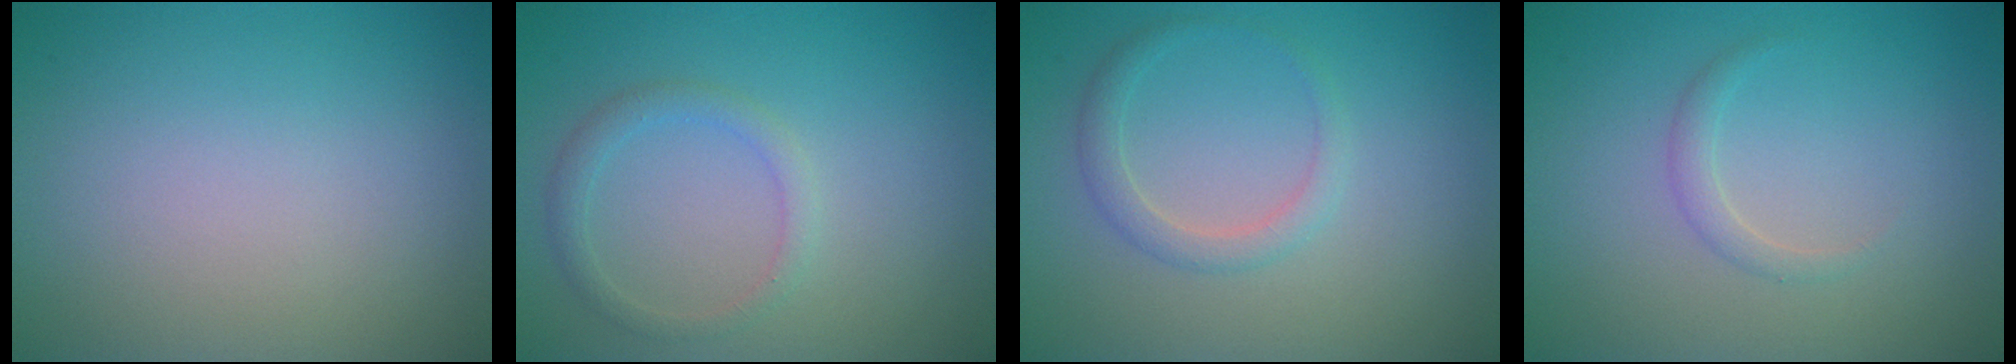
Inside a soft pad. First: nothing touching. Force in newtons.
{"total": 1.7, "press": 1.7, "slide": 0.2}
{"total": 1.7, "press": 1.7, "slide": 0.1}
{"total": 1.1, "press": 1.1, "slide": 0.1}